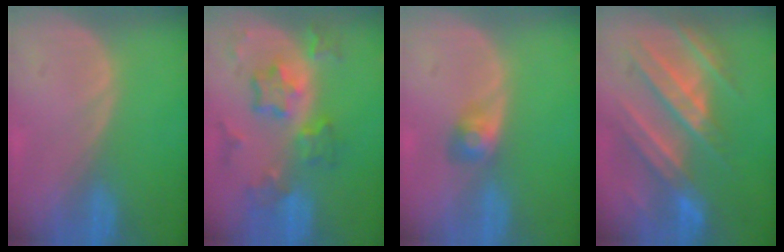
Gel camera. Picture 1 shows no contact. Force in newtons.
{"total": 8.4, "press": 7.5, "slide": 4.0}
{"total": 2.9, "press": 2.6, "slide": 1.1}
{"total": 10.0, "press": 9.5, "slide": 2.9}